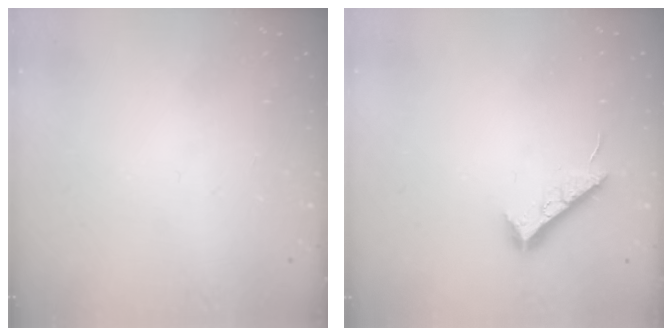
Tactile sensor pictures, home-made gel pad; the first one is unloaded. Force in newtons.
{"total": 7.3, "press": 7.3, "slide": 0.6}